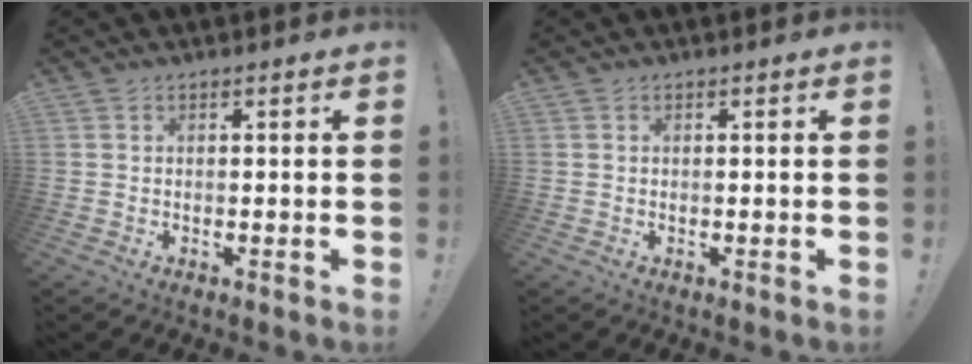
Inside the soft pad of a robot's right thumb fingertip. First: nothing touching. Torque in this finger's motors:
{"motor_torque": [0.05, 0.09, 0.12, -0.10, 0.00]}